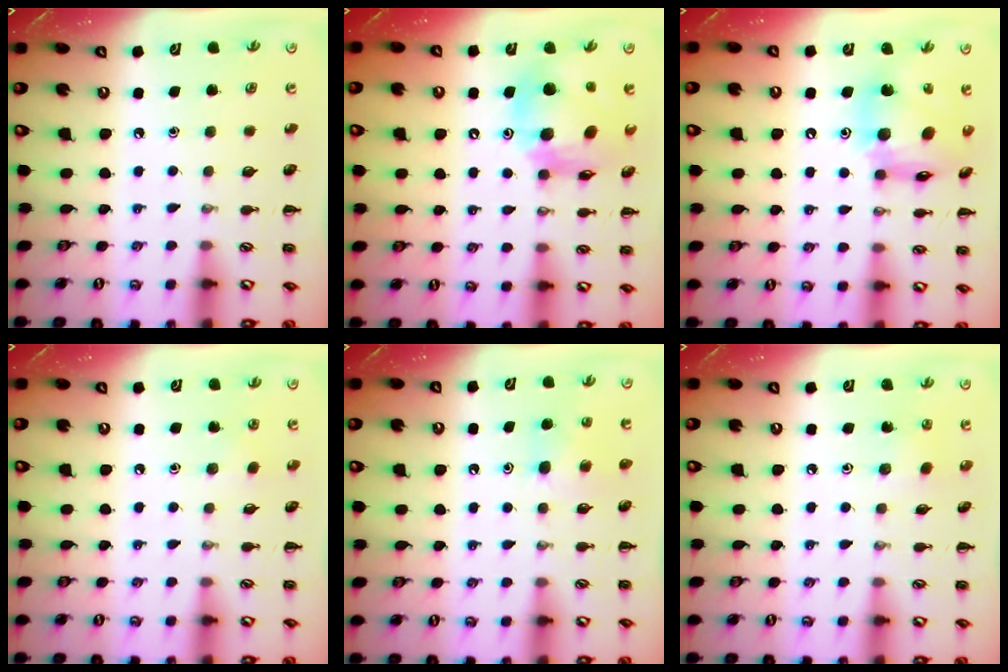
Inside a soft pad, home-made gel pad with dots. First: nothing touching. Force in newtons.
{"total": 13.2, "press": 12.7, "slide": 3.8}
{"total": 16.4, "press": 16.2, "slide": 2.3}
{"total": 1.7, "press": 1.6, "slide": 0.6}
{"total": 4.7, "press": 4.5, "slide": 1.5}
{"total": 2.1, "press": 2.1, "slide": 0.5}